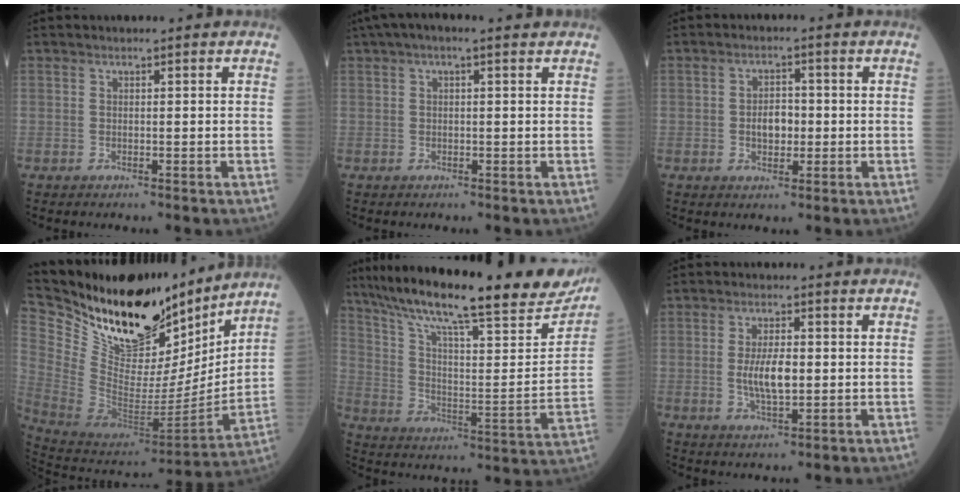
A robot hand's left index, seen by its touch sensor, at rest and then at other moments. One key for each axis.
{"total": 4.4, "fx": 2.8, "fy": 0.9, "fz": 3.3, "tx": -0.061, "ty": 0.038, "tz": 0.042}
{"total": 3.8, "fx": -0.4, "fy": 2.3, "fz": 3.0, "tx": -0.053, "ty": 0.009, "tz": -0.007}
{"total": 24.8, "fx": 20.9, "fy": 7.3, "fz": 11.3, "tx": -0.210, "ty": -0.022, "tz": 0.355}
{"total": 29.3, "fx": 23.9, "fy": 4.1, "fz": 16.5, "tx": -0.273, "ty": -0.030, "tz": 0.331}
{"total": 5.9, "fx": -0.2, "fy": 1.9, "fz": 5.5, "tx": -0.115, "ty": -0.003, "tz": -0.002}